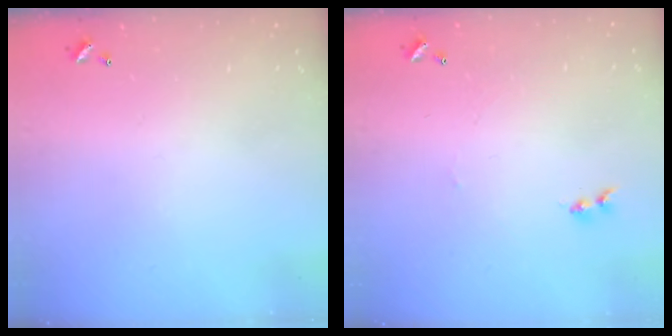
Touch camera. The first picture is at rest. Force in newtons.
{"total": 1.1, "press": 0.9, "slide": 0.5}